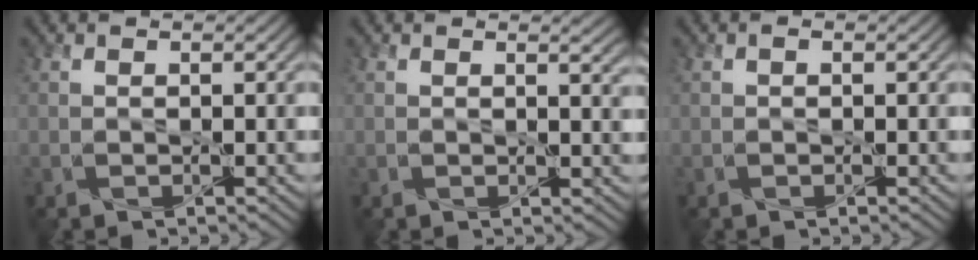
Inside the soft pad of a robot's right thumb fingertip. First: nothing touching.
{"total": 1.3, "force": [1.0, 0.2, 0.9], "torque": [-0.015, -0.003, 0.018]}
{"total": 0.6, "force": [-0.1, 0.3, 0.5], "torque": [-0.005, 0.001, -0.003]}